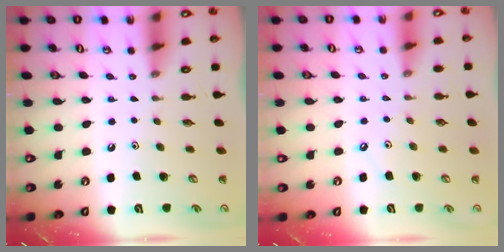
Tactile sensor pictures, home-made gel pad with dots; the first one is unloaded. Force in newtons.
{"total": 2.0, "press": 1.9, "slide": 0.4}